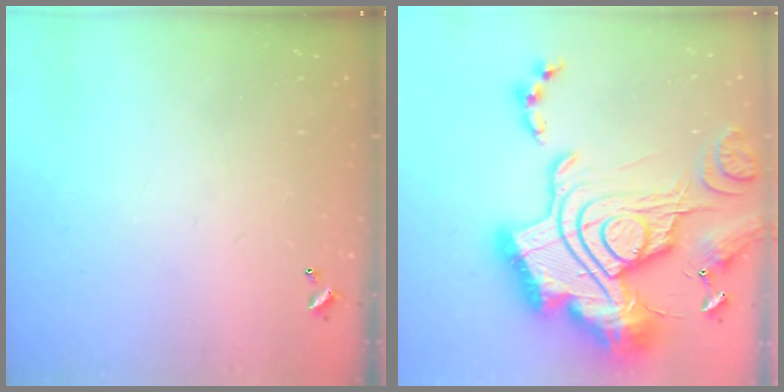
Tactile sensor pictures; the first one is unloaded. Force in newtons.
{"total": 4.8, "press": 4.1, "slide": 2.6}